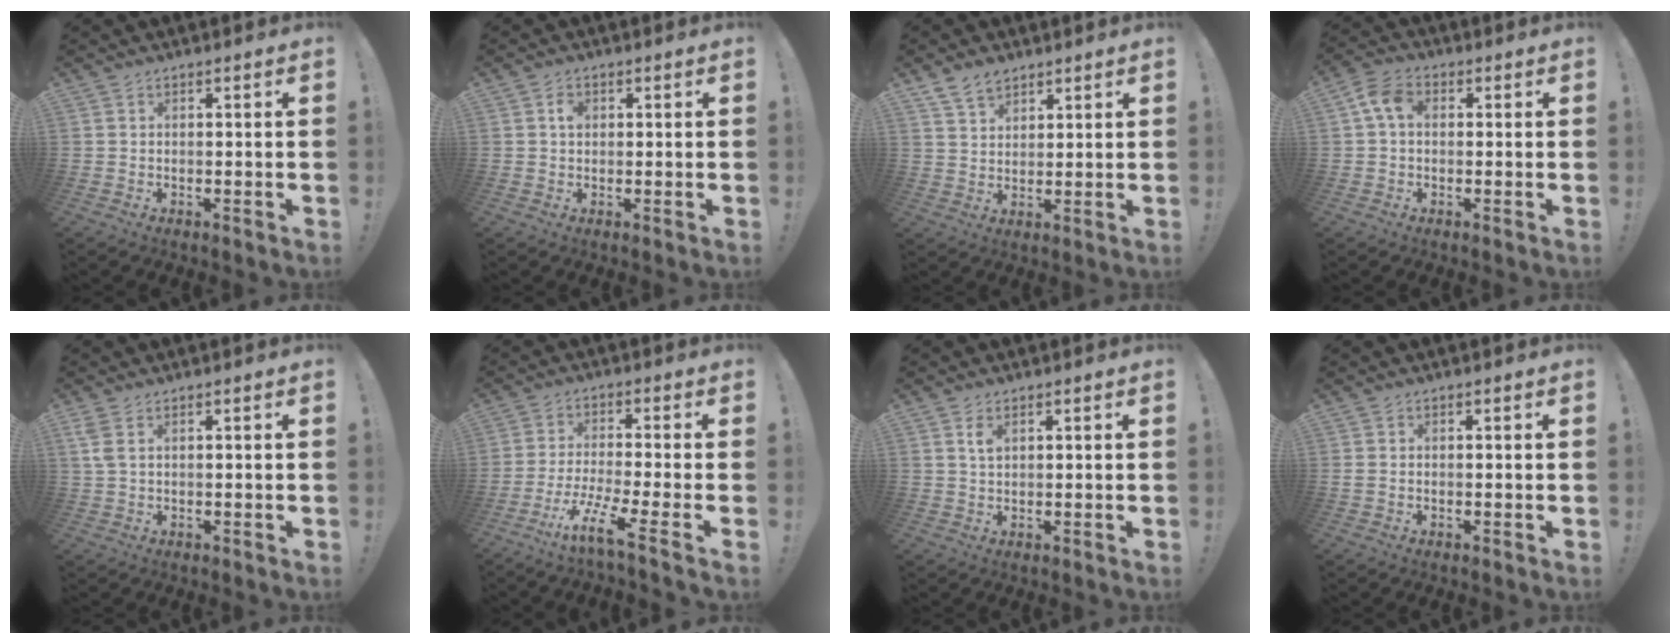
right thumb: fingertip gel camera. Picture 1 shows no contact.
{"total": 1.9, "force": [0.5, 1.4, 1.2], "torque": [-0.007, -0.002, 0.003]}
{"total": 6.0, "force": [4.6, 3.4, 2.0], "torque": [-0.038, -0.021, 0.088]}
{"total": 7.0, "force": [1.1, 4.7, 5.0], "torque": [-0.112, 0.014, 0.023]}
{"total": 3.2, "force": [1.4, 1.3, 2.6], "torque": [-0.057, 0.003, 0.028]}
{"total": 10.6, "force": [-6.1, 0.9, 8.6], "torque": [-0.172, 0.014, -0.105]}
{"total": 2.7, "force": [1.4, 1.4, 1.8], "torque": [-0.020, -0.006, 0.021]}
{"total": 0.6, "force": [0.0, 0.4, 0.4], "torque": [-0.009, 0.001, 0.001]}